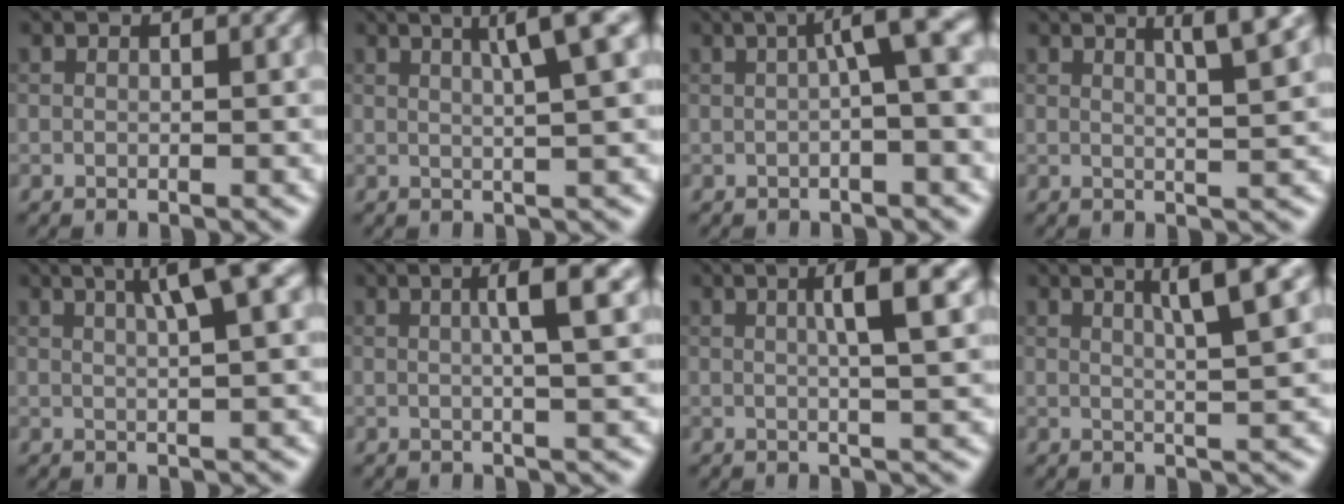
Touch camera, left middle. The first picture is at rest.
{"total": 4.7, "force": [2.0, 0.6, 4.2], "torque": [-0.054, 0.012, 0.028]}
{"total": 4.1, "force": [0.5, 0.6, 4.0], "torque": [-0.056, 0.019, 0.003]}
{"total": 3.9, "force": [2.2, 0.6, 3.2], "torque": [-0.035, 0.006, 0.029]}
{"total": 5.1, "force": [2.2, 0.8, 4.6], "torque": [-0.062, 0.011, 0.033]}
{"total": 4.5, "force": [1.2, 0.7, 4.3], "torque": [-0.059, 0.010, 0.015]}
{"total": 5.1, "force": [1.5, 1.0, 4.8], "torque": [-0.061, 0.010, 0.019]}
{"total": 5.3, "force": [2.6, 0.8, 4.6], "torque": [-0.058, 0.010, 0.040]}